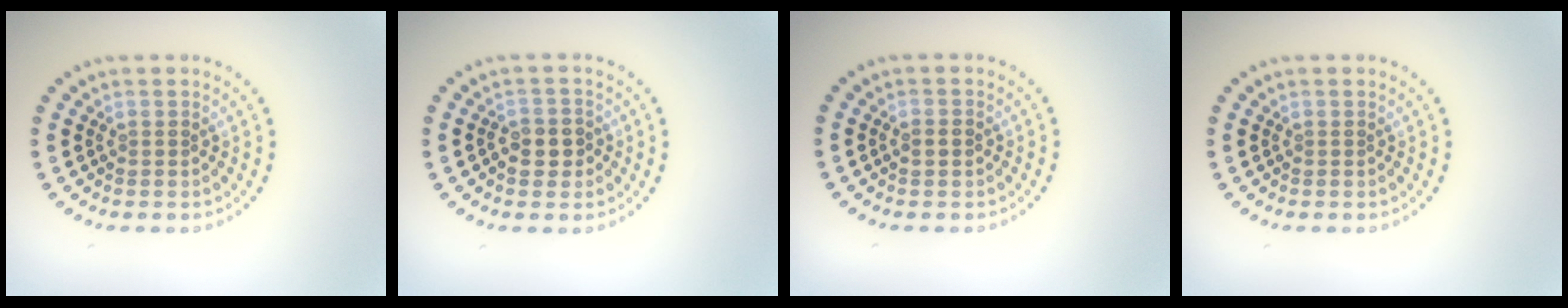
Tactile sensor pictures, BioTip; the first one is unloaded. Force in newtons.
{"total": 2.5, "press": 2.4, "slide": 0.6}
{"total": 1.5, "press": 1.5, "slide": 0.1}
{"total": 0.0}